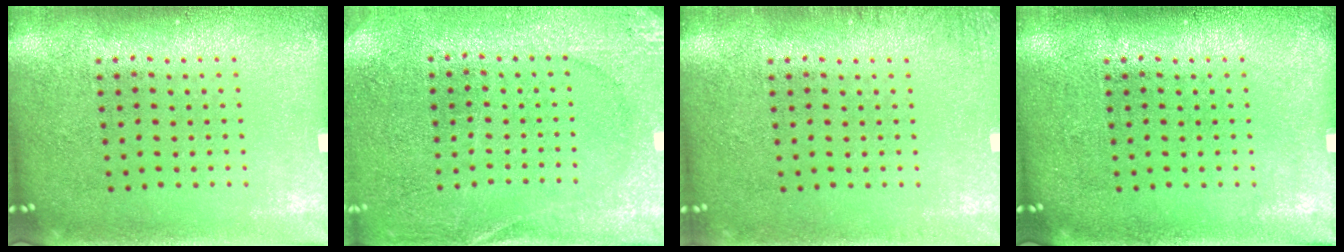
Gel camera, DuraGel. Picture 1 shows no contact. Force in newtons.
{"total": 2.7, "press": 2.6, "slide": 0.4}
{"total": 1.2, "press": 1.2, "slide": 0.2}
{"total": 0.0}